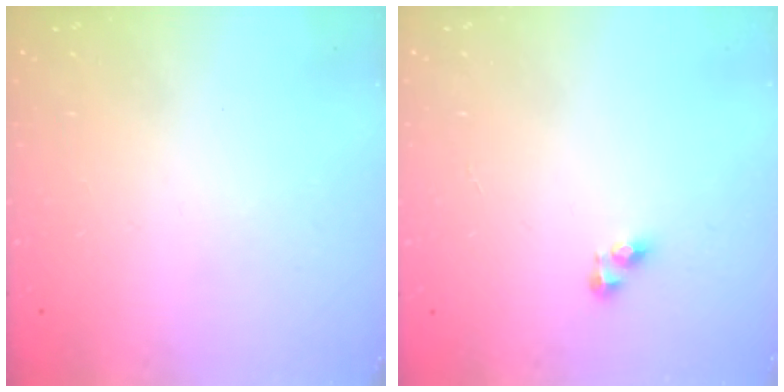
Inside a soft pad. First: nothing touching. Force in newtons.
{"total": 3.6, "press": 3.6, "slide": 0.6}